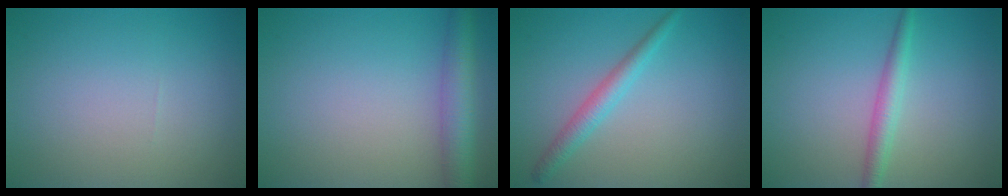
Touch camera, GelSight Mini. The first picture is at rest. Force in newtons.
{"total": 4.2, "press": 4.2, "slide": 0.1}
{"total": 2.2, "press": 2.2, "slide": 0.1}
{"total": 2.2, "press": 2.2, "slide": 0.1}